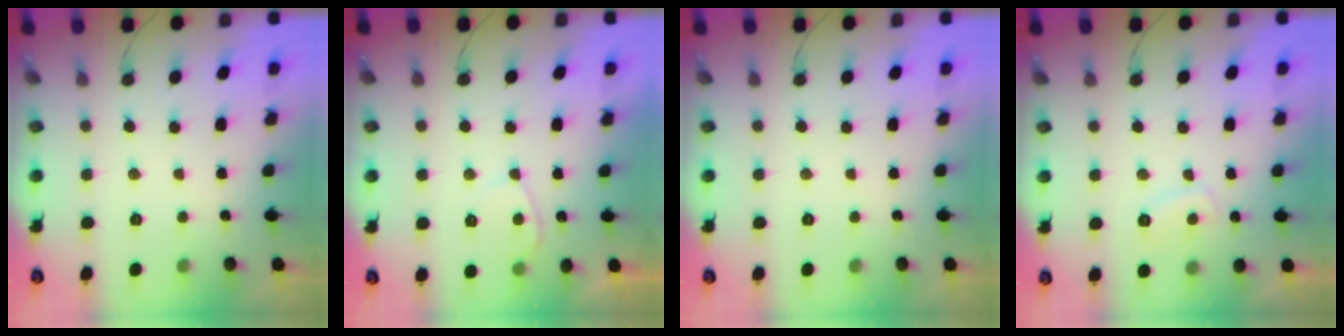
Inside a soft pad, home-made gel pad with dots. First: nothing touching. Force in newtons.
{"total": 2.7, "press": 2.6, "slide": 0.6}
{"total": 0.0}
{"total": 3.7, "press": 3.7, "slide": 0.7}